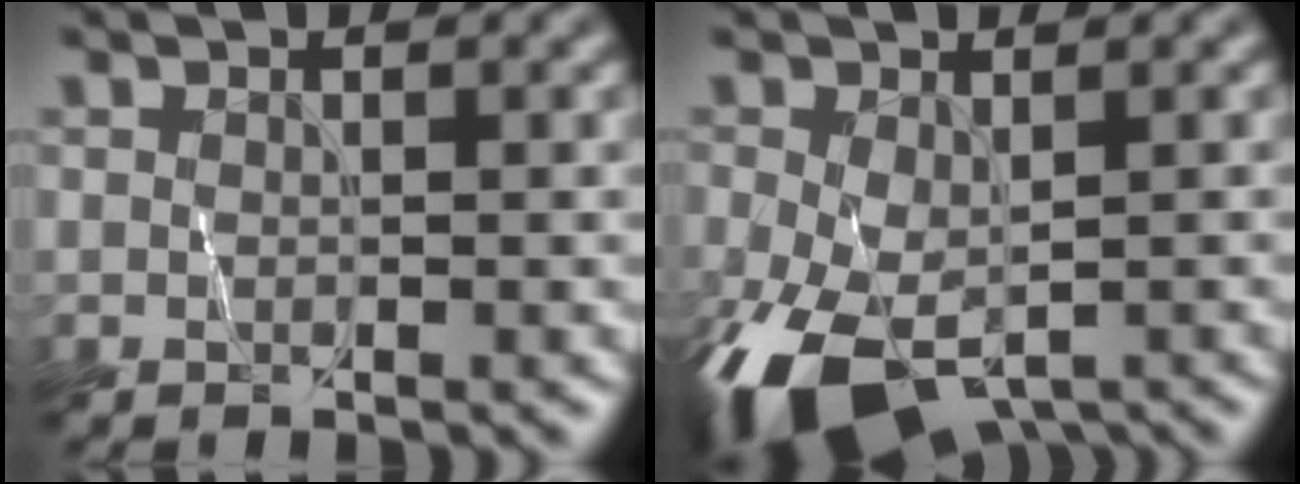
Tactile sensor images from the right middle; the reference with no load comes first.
{"total": 9.5, "force": [-4.1, 5.2, 6.7], "torque": [-0.164, -0.032, -0.054]}